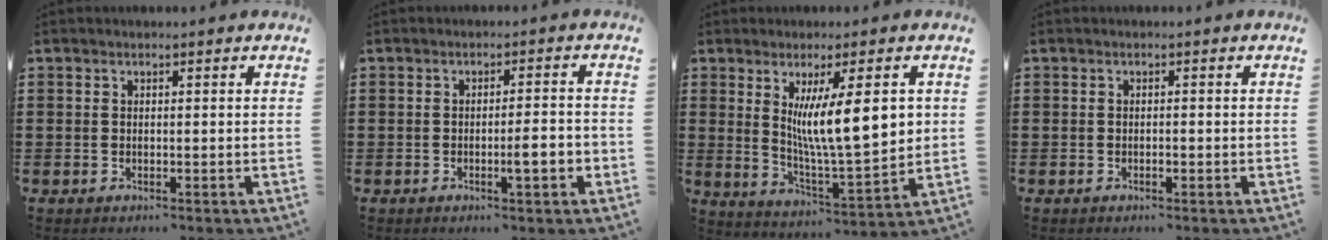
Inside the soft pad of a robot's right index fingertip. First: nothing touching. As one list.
[{"total": 4.2, "force": [-1.3, 0.7, 3.9], "torque": [-0.057, -0.003, -0.024]}, {"total": 11.7, "force": [2.9, 2.4, 11.1], "torque": [-0.194, -0.003, 0.046]}, {"total": 0.5, "force": [-0.3, 0.2, 0.4], "torque": [-0.009, -0.002, -0.005]}]